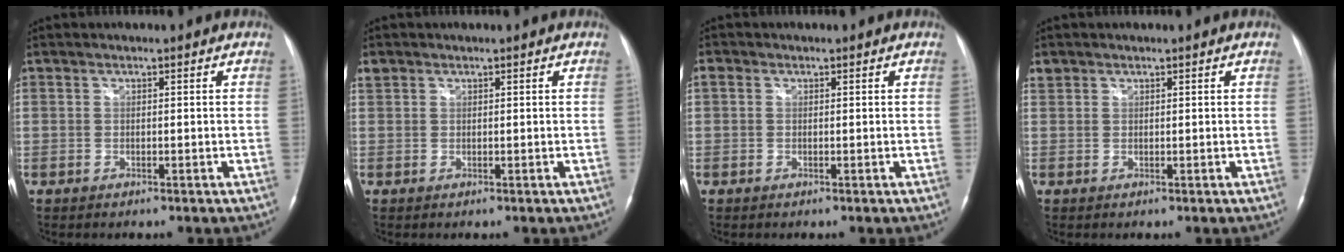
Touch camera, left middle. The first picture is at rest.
{"total": 1.2, "force": [0.9, 0.8, 0.2], "torque": [-0.006, 0.015, 0.017]}
{"total": 0.9, "force": [0.3, 0.8, 0.4], "torque": [-0.010, 0.012, 0.005]}
{"total": 1.2, "force": [0.9, 0.8, 0.0], "torque": [0.001, 0.013, 0.017]}